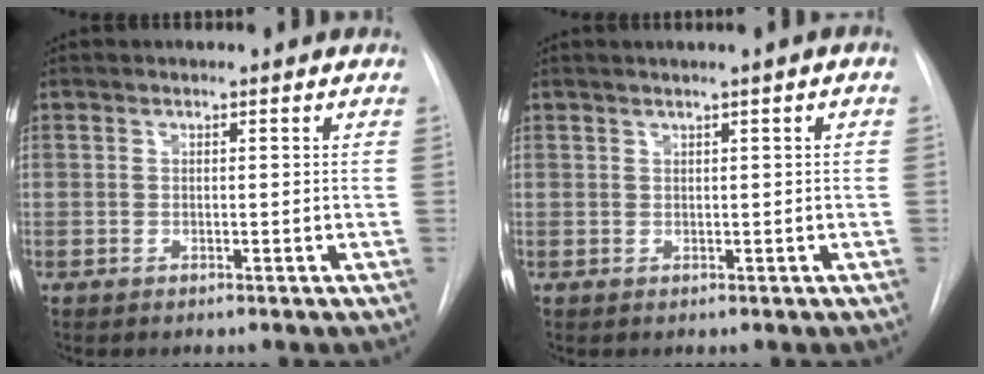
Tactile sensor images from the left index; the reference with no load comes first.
{"total": 2.0, "force": [0.9, -0.3, 1.8], "torque": [-0.034, 0.006, 0.017]}